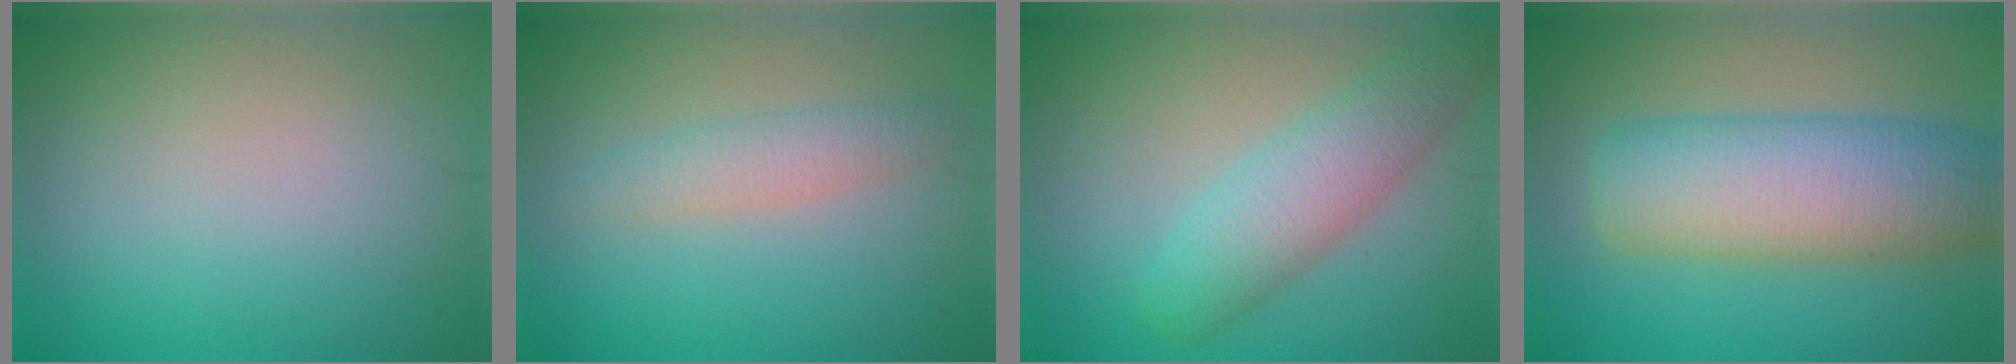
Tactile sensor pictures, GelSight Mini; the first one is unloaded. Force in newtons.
{"total": 2.5, "press": 2.5, "slide": 0.2}
{"total": 5.0, "press": 5.0, "slide": 0.1}
{"total": 9.3, "press": 9.3, "slide": 0.6}